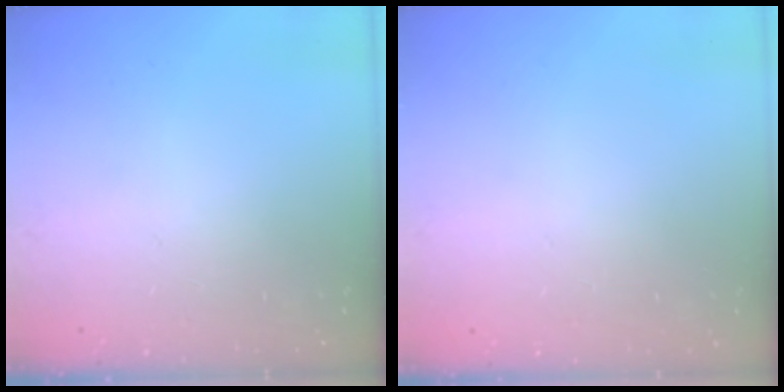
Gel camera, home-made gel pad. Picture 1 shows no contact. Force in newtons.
{"total": 0.0}